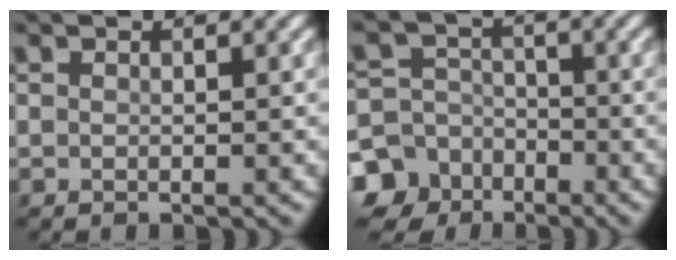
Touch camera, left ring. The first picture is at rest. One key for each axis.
{"total": 9.8, "fx": -5.4, "fy": 7.9, "fz": 1.8, "tx": -0.039, "ty": -0.025, "tz": -0.122}